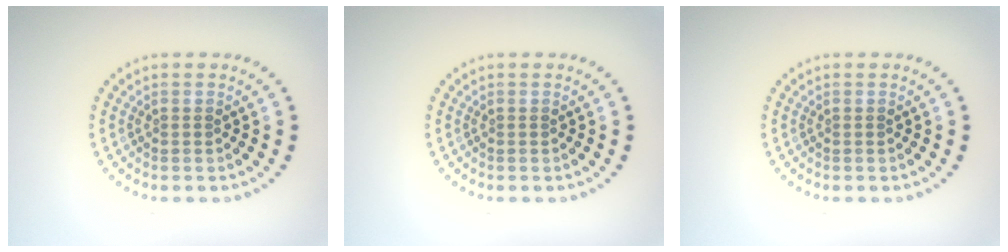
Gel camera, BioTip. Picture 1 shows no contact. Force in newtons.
{"total": 0.0}
{"total": 0.0}